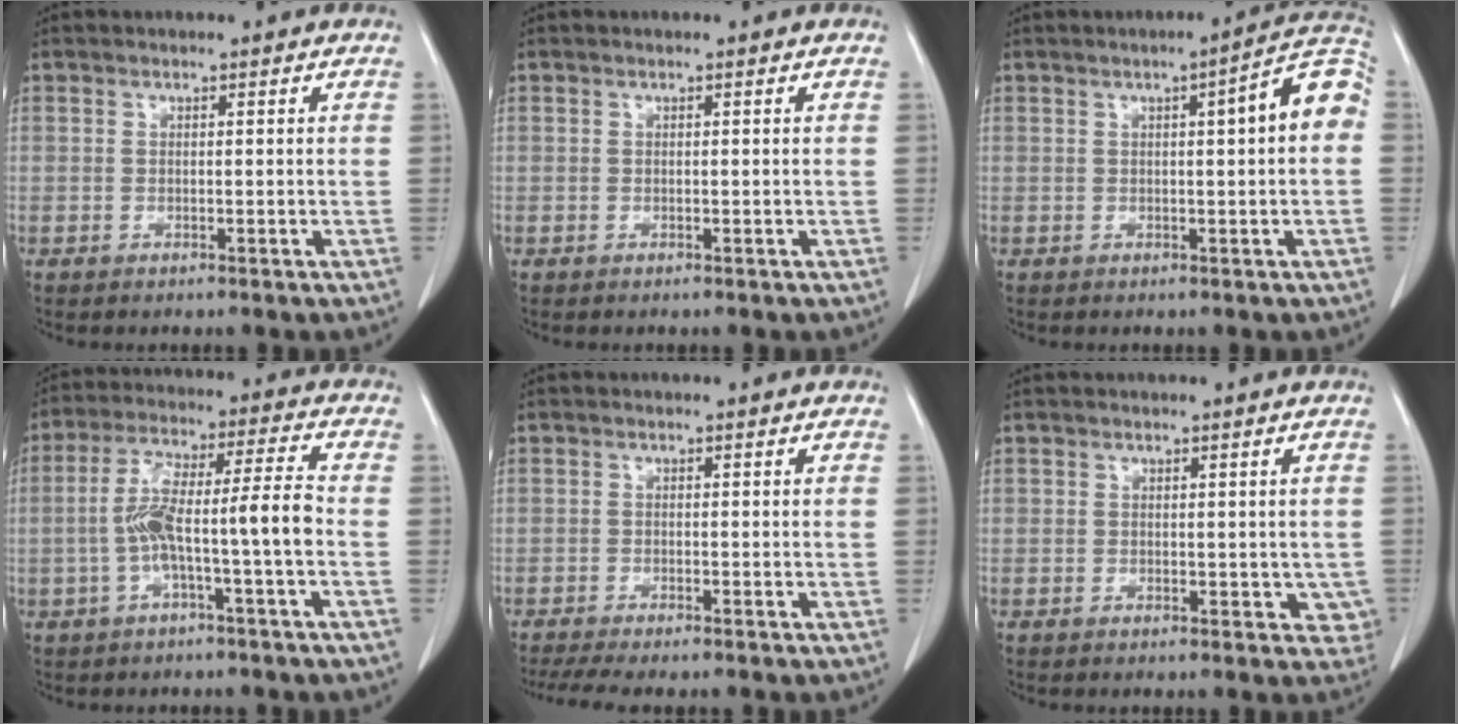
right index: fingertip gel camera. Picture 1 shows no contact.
{"total": 0.0}
{"total": 7.3, "force": [0.9, 0.8, 7.2], "torque": [-0.092, 0.021, 0.006]}
{"total": 10.0, "force": [-2.2, 0.1, 9.7], "torque": [-0.184, 0.031, -0.039]}
{"total": 5.3, "force": [-4.4, 0.4, 2.9], "torque": [-0.042, -0.011, -0.071]}
{"total": 3.2, "force": [-0.1, 2.4, 2.1], "torque": [0.000, 0.003, 0.002]}